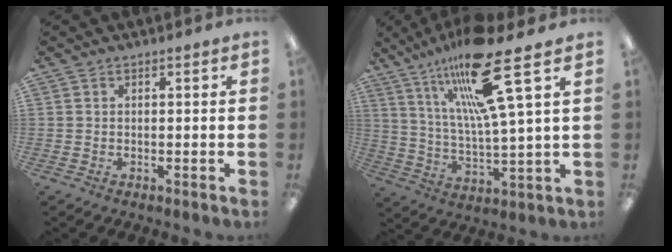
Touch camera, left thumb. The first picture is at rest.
{"total": 19.6, "force": [12.0, 2.7, 15.3], "torque": [-0.292, -0.052, 0.180]}